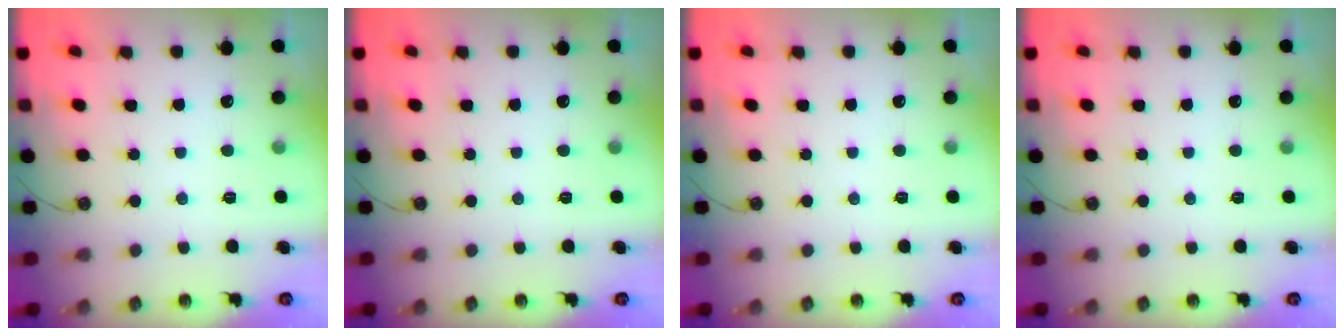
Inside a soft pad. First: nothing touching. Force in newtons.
{"total": 0.0}
{"total": 0.0}
{"total": 0.0}